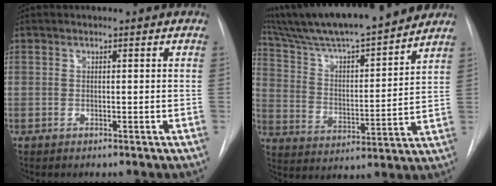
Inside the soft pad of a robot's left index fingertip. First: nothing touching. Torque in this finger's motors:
{"motor_torque": [0.09, -1.05, 0.50, 0.21]}